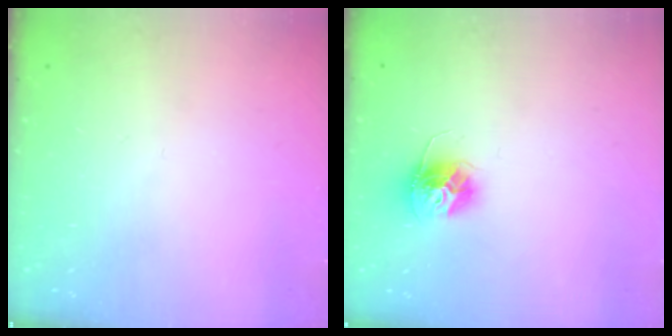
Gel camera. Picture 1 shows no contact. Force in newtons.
{"total": 11.4, "press": 11.3, "slide": 0.8}